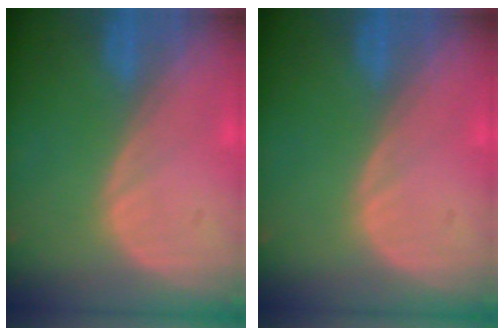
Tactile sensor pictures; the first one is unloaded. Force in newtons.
{"total": 0.0}